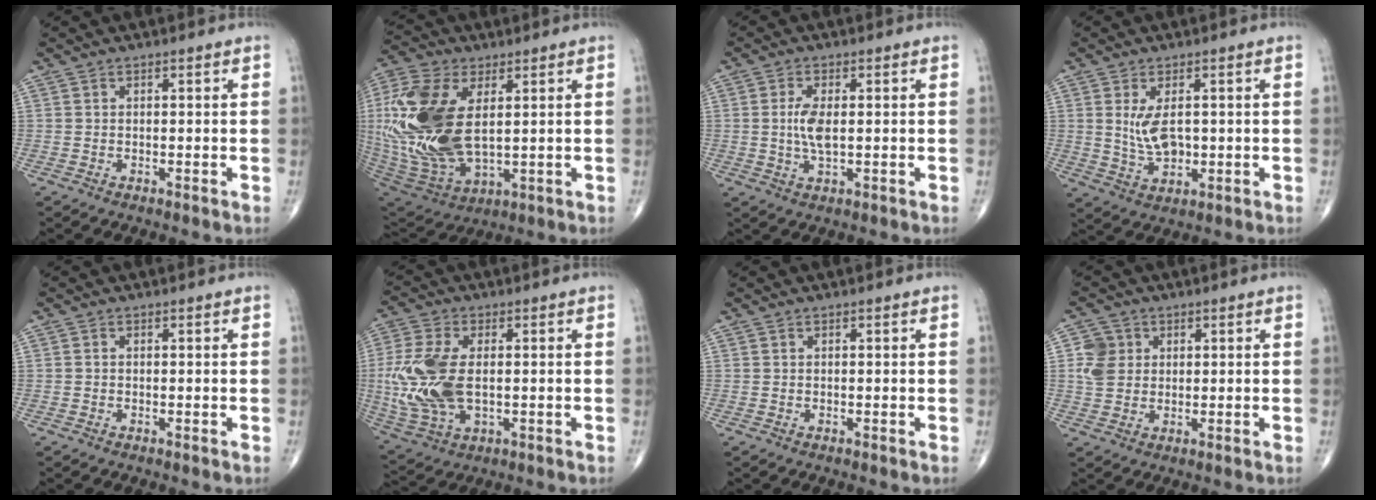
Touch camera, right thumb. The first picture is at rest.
{"total": 24.7, "force": [3.5, 13.3, 20.6], "torque": [-0.470, -0.022, 0.069]}
{"total": 4.8, "force": [0.2, 2.0, 4.4], "torque": [-0.094, -0.005, 0.004]}
{"total": 5.9, "force": [0.8, 3.1, 4.9], "torque": [-0.086, -0.011, 0.023]}
{"total": 0.0}
{"total": 15.3, "force": [-0.2, 8.6, 12.7], "torque": [-0.296, -0.006, 0.003]}
{"total": 0.0}
{"total": 5.2, "force": [1.2, 4.6, 2.3], "torque": [-0.028, 0.001, 0.020]}